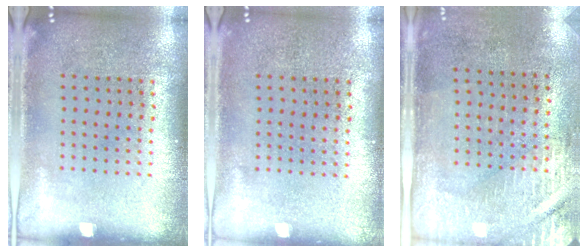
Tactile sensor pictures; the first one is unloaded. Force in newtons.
{"total": 0.0}
{"total": 2.9, "press": 2.5, "slide": 1.4}